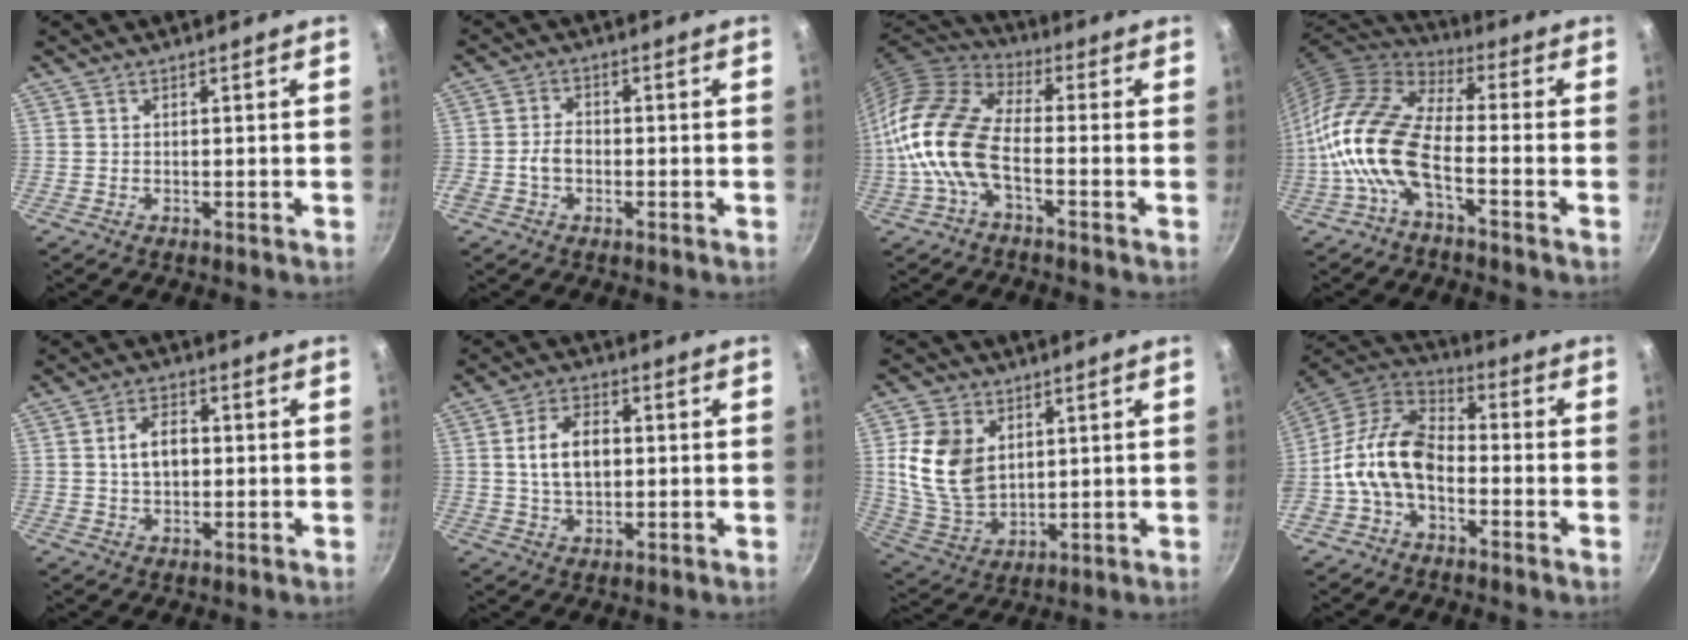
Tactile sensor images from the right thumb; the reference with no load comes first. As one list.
[{"total": 3.7, "force": [-1.2, 2.7, 2.3], "torque": [-0.037, 0.018, -0.027]}, {"total": 14.1, "force": [-3.5, 7.1, 11.7], "torque": [-0.228, 0.032, -0.087]}, {"total": 15.4, "force": [-4.7, 6.7, 13.1], "torque": [-0.259, 0.039, -0.114]}, {"total": 6.1, "force": [0.4, 3.9, 4.6], "torque": [-0.060, 0.011, 0.005]}, {"total": 8.6, "force": [0.8, 5.4, 6.7], "torque": [-0.102, 0.011, 0.013]}, {"total": 13.2, "force": [3.1, 9.6, 8.6], "torque": [-0.143, -0.021, 0.074]}, {"total": 13.2, "force": [-3.3, 8.2, 9.8], "torque": [-0.172, 0.047, -0.082]}]